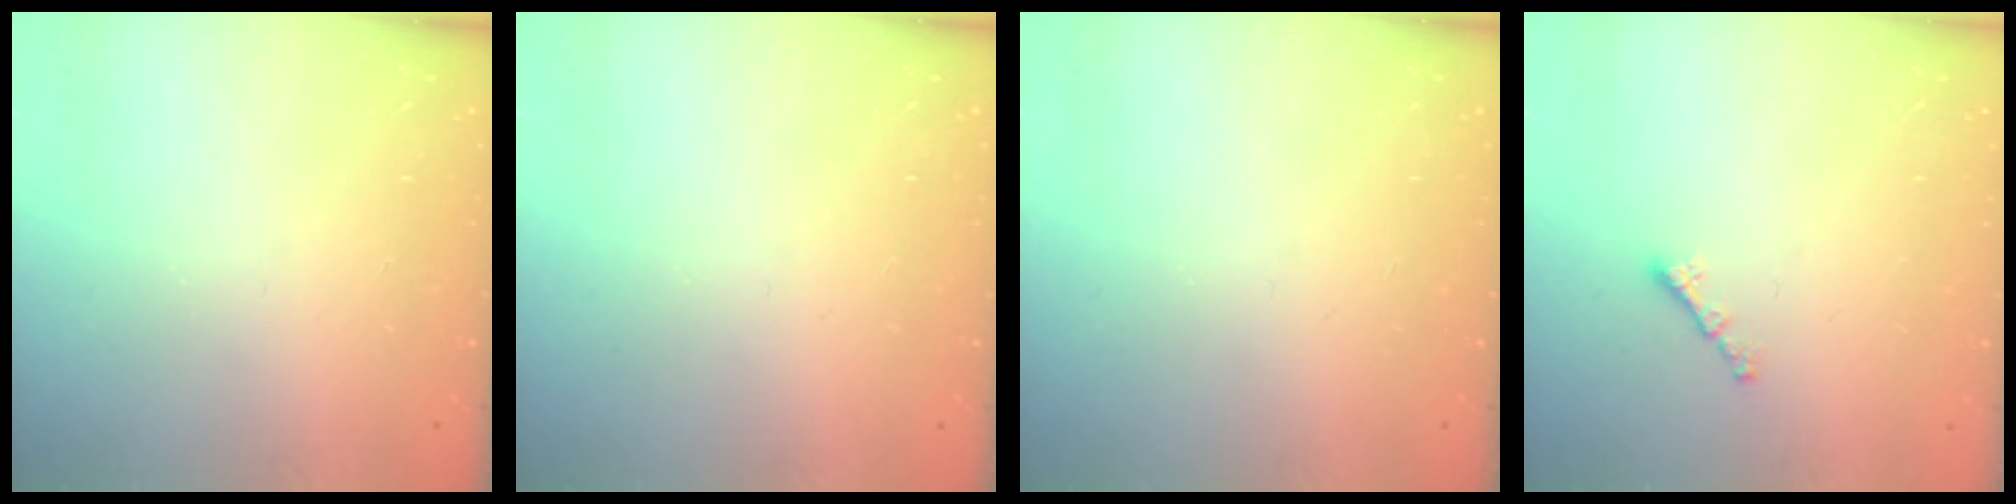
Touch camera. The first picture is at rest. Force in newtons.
{"total": 0.0}
{"total": 0.0}
{"total": 0.6, "press": 0.5, "slide": 0.4}